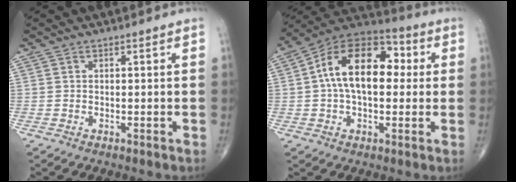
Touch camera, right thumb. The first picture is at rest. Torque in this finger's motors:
{"motor_torque": [-0.32, 0.98, 0.61, -0.14, 0.26]}